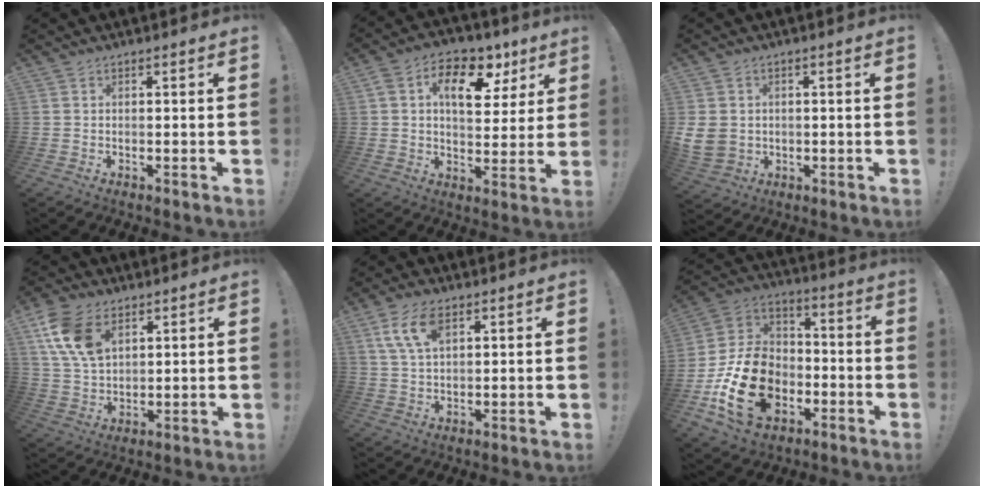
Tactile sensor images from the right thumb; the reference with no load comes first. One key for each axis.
{"total": 14.7, "fx": 6.0, "fy": 8.6, "fz": 10.3, "tx": -0.150, "ty": -0.018, "tz": 0.107}
{"total": 6.4, "fx": 0.3, "fy": 5.6, "fz": 3.0, "tx": -0.069, "ty": -0.008, "tz": 0.010}
{"total": 13.5, "fx": 6.3, "fy": 8.5, "fz": 8.4, "tx": -0.166, "ty": -0.011, "tz": 0.124}
{"total": 8.8, "fx": 4.1, "fy": 4.2, "fz": 6.5, "tx": -0.125, "ty": -0.004, "tz": 0.075}
{"total": 21.9, "fx": -7.5, "fy": 15.3, "fz": 13.8, "tx": -0.248, "ty": 0.041, "tz": -0.114}